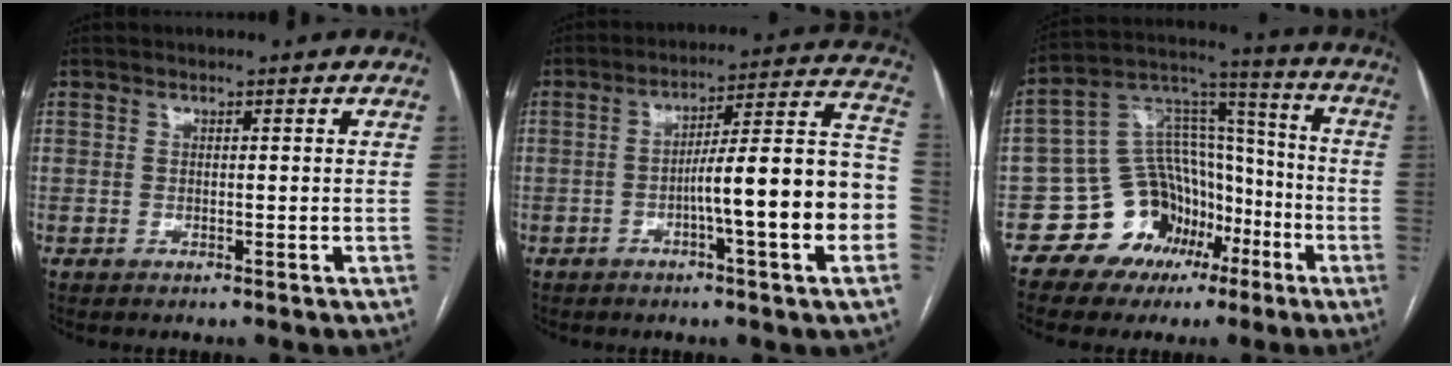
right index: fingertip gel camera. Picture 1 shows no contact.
{"total": 15.9, "force": [-3.8, 0.7, 15.4], "torque": [-0.209, 0.027, -0.055]}
{"total": 13.8, "force": [-6.6, 10.9, 5.3], "torque": [-0.085, 0.073, -0.103]}